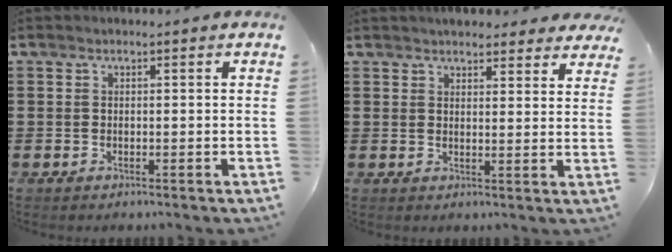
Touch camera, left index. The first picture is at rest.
{"total": 3.7, "force": [3.5, 0.8, 0.7], "torque": [-0.017, -0.007, 0.065]}